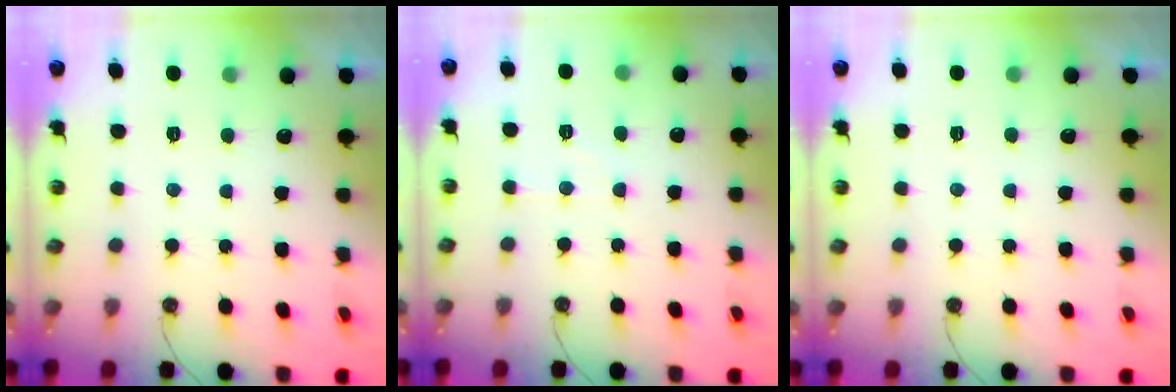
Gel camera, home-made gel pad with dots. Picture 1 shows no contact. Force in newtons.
{"total": 5.5, "press": 5.5, "slide": 0.7}
{"total": 3.0, "press": 3.0, "slide": 0.3}